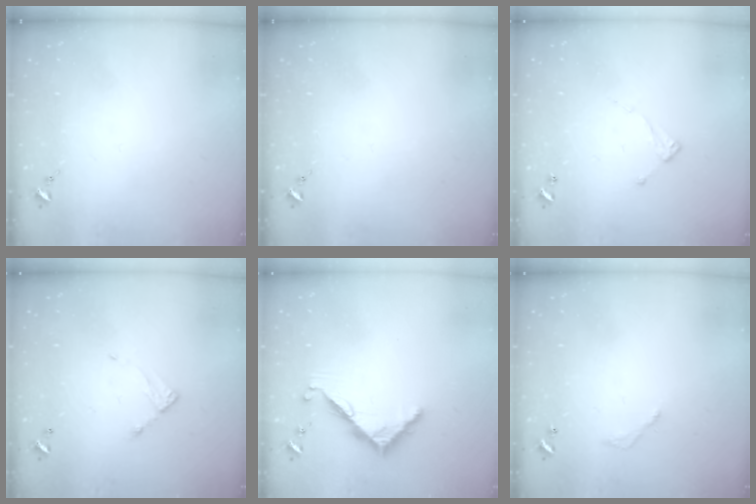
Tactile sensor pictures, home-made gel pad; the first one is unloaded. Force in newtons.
{"total": 0.0}
{"total": 5.0, "press": 5.0, "slide": 0.4}
{"total": 4.3, "press": 4.3, "slide": 0.2}
{"total": 7.7, "press": 7.7, "slide": 0.2}
{"total": 3.8, "press": 3.8, "slide": 0.2}